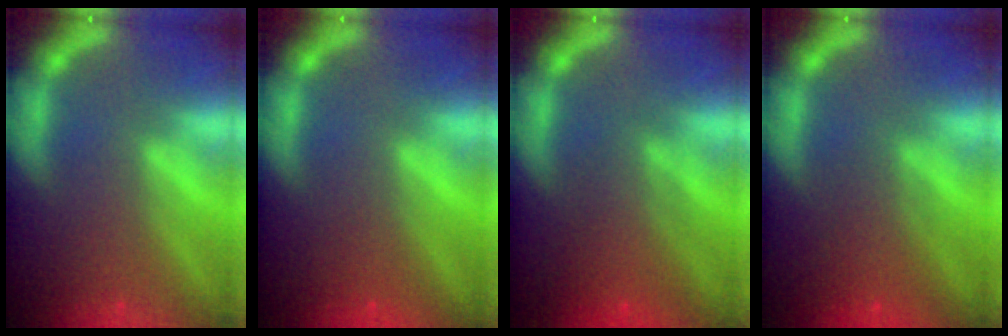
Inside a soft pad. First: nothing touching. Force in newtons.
{"total": 0.9}
{"total": 4.0}
{"total": 3.0}